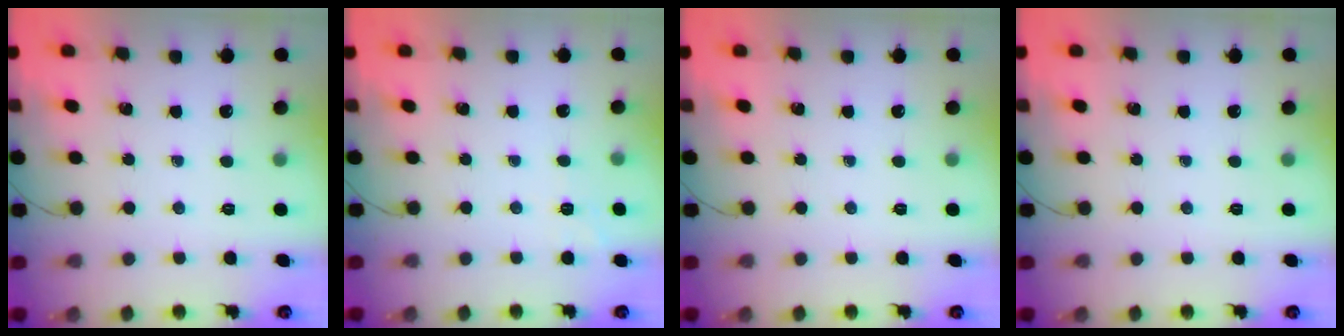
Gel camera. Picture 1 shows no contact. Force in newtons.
{"total": 2.3, "press": 1.5, "slide": 1.7}
{"total": 0.0}
{"total": 0.0}